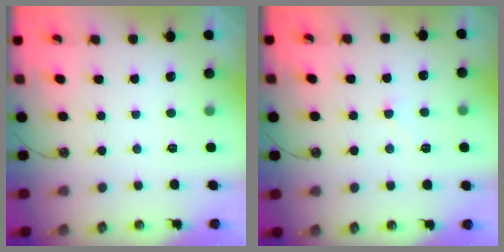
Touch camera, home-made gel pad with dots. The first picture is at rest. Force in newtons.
{"total": 2.0, "press": 2.0, "slide": 0.5}